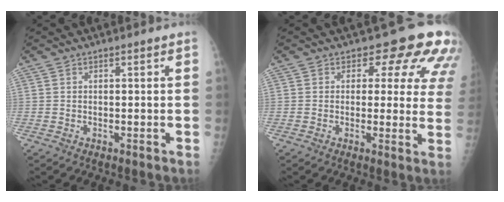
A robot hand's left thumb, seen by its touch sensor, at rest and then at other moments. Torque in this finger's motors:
{"motor_torque": [0.09, 0.10, 0.04, -0.28, 0.07]}